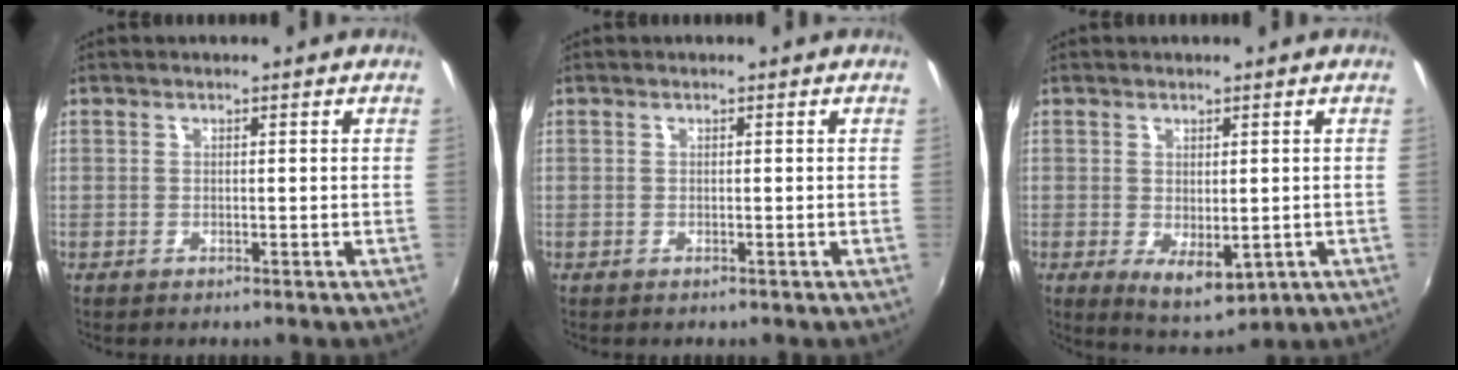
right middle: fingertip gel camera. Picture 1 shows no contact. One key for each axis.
{"total": 0.0}
{"total": 5.9, "fx": -0.9, "fy": 3.1, "fz": 4.9, "tx": -0.075, "ty": -0.015, "tz": -0.002}